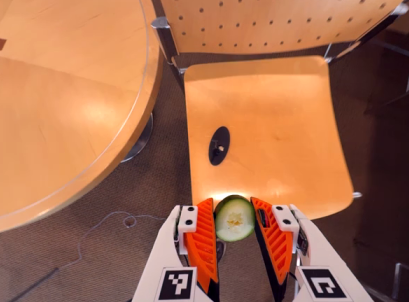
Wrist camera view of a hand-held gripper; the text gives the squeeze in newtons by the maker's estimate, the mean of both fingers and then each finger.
{"total": 6.2, "left": 6.0, "right": 6.4}